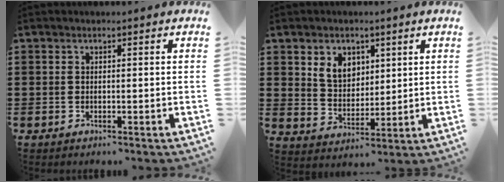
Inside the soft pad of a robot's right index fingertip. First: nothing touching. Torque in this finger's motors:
{"motor_torque": [0.75, 0.56, 0.22, 0.10]}